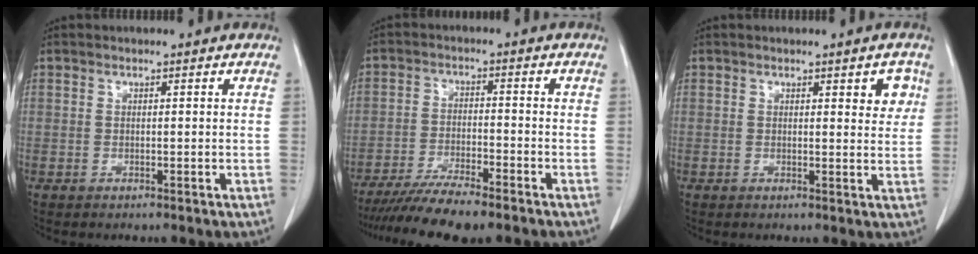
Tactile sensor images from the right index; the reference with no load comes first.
{"total": 9.3, "force": [-7.9, 0.4, 4.9], "torque": [-0.083, -0.023, -0.133]}
{"total": 3.4, "force": [1.4, 1.2, 2.9], "torque": [-0.030, -0.001, 0.014]}